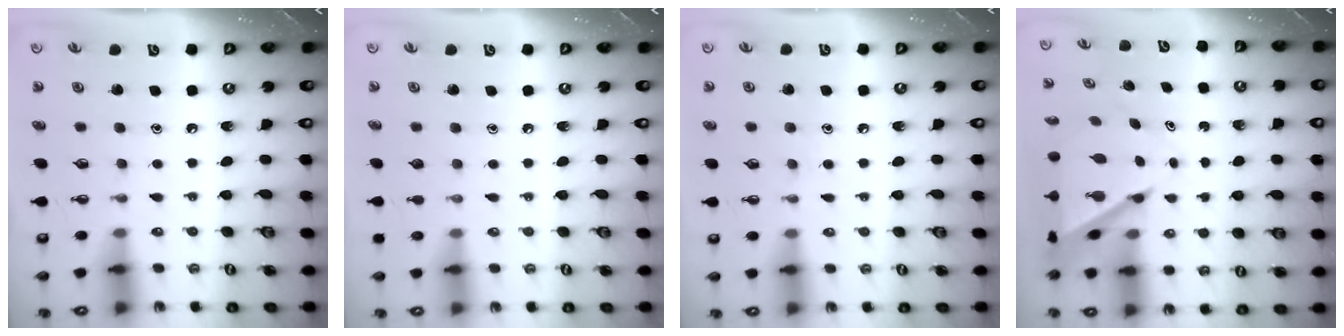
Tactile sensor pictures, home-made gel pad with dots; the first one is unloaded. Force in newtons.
{"total": 0.0}
{"total": 5.3, "press": 5.2, "slide": 0.6}
{"total": 7.4, "press": 7.4, "slide": 0.5}